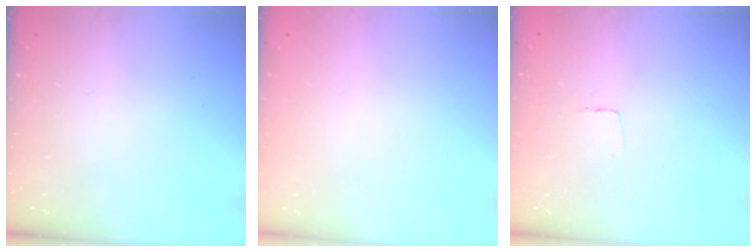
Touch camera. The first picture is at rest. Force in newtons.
{"total": 0.0}
{"total": 2.3, "press": 2.3, "slide": 0.1}